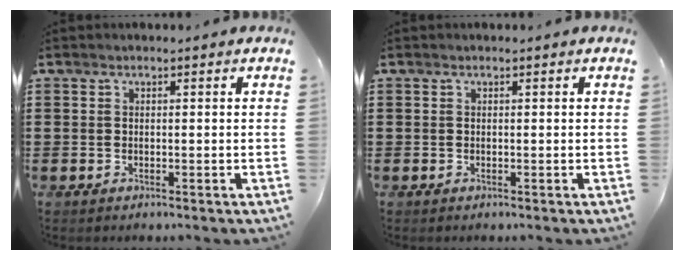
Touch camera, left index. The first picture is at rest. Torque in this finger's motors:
{"motor_torque": [0.00, 0.00, 0.00, 0.00]}